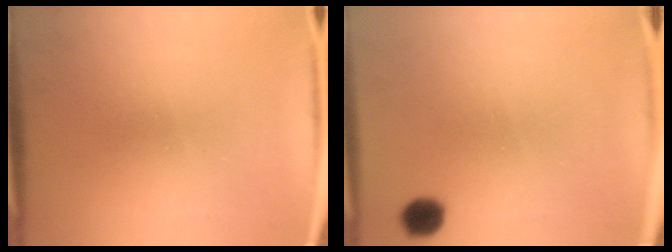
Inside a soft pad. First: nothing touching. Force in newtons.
{"total": 4.2}